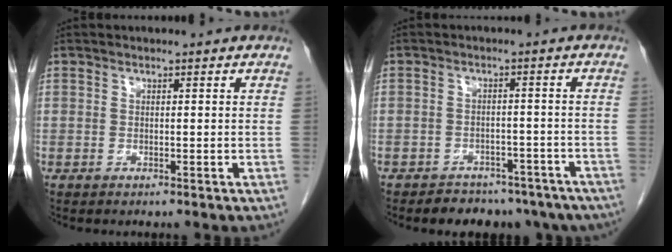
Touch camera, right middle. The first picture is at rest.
{"total": 11.3, "force": [-9.0, 6.0, 3.2], "torque": [-0.030, 0.009, -0.098]}